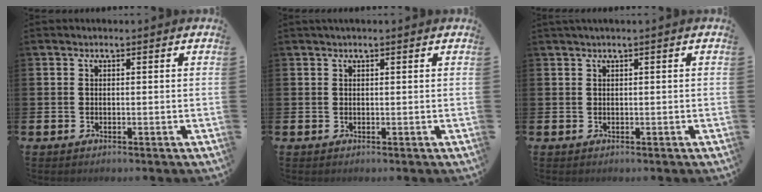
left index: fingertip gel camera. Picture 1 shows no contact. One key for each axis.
{"total": 0.5, "fx": 0.5, "fy": 0.0, "fz": 0.2, "tx": -0.001, "ty": -0.001, "tz": 0.008}
{"total": 0.5, "fx": 0.2, "fy": -0.1, "fz": 0.5, "tx": -0.011, "ty": 0.003, "tz": 0.004}